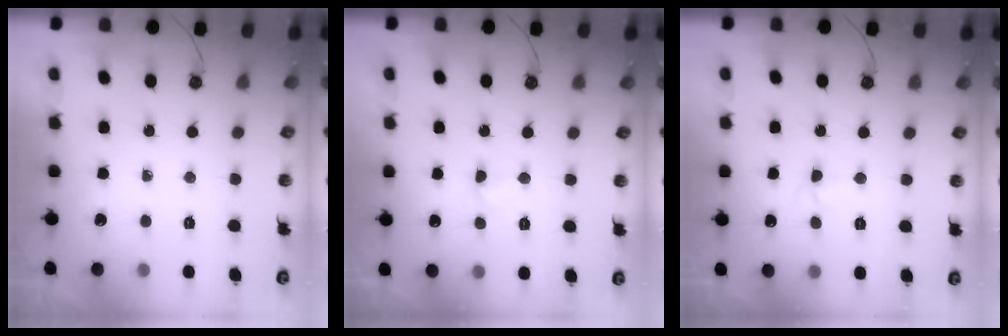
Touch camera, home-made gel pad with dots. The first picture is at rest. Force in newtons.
{"total": 4.4, "press": 4.3, "slide": 0.7}
{"total": 5.4, "press": 4.5, "slide": 3.0}